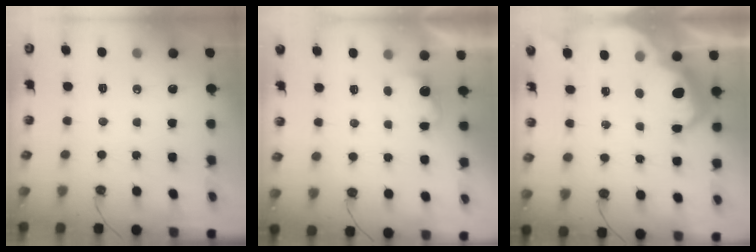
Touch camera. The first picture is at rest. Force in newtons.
{"total": 2.8, "press": 2.6, "slide": 0.9}
{"total": 6.6, "press": 6.5, "slide": 0.8}